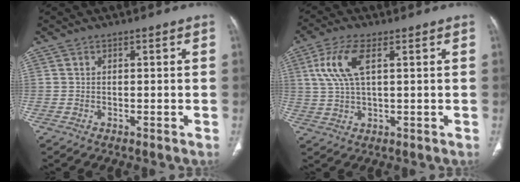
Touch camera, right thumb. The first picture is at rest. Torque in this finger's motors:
{"motor_torque": [-0.63, 0.79, 0.52, -0.47, 0.12]}